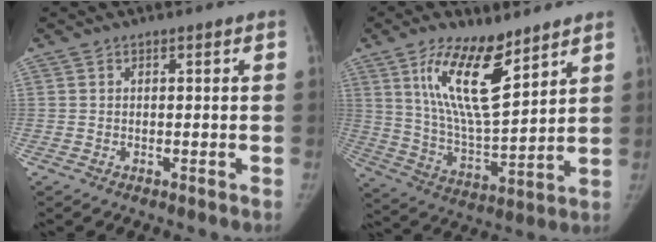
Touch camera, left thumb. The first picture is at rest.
{"total": 16.0, "force": [9.2, 5.4, 11.9], "torque": [-0.191, -0.058, 0.180]}